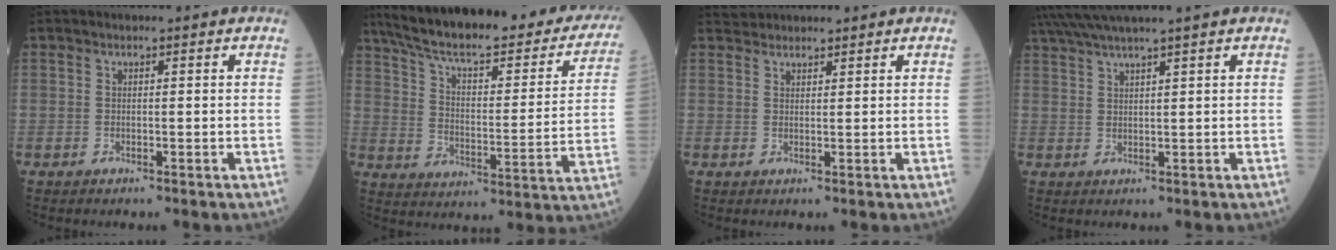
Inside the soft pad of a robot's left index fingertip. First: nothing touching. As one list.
[{"total": 30.8, "force": [25.3, 7.4, 16.0], "torque": [-0.241, -0.018, 0.330]}, {"total": 3.2, "force": [3.1, 0.7, 0.3], "torque": [0.002, 0.032, 0.056]}, {"total": 8.7, "force": [7.5, -1.6, 4.0], "torque": [-0.064, 0.025, 0.120]}]